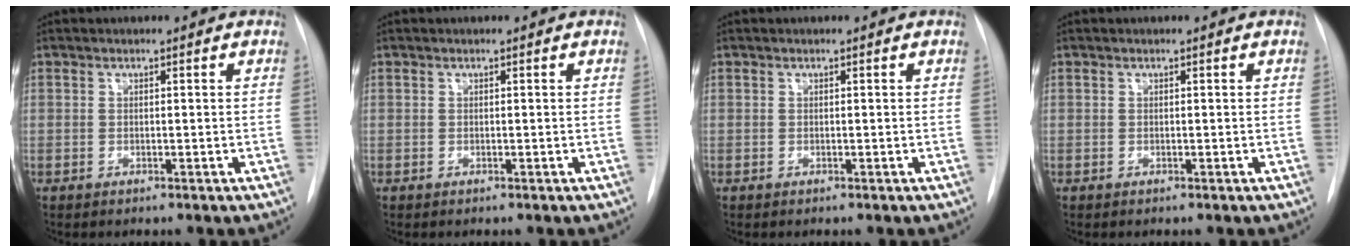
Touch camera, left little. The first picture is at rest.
{"total": 0.0}
{"total": 0.0}
{"total": 0.0}